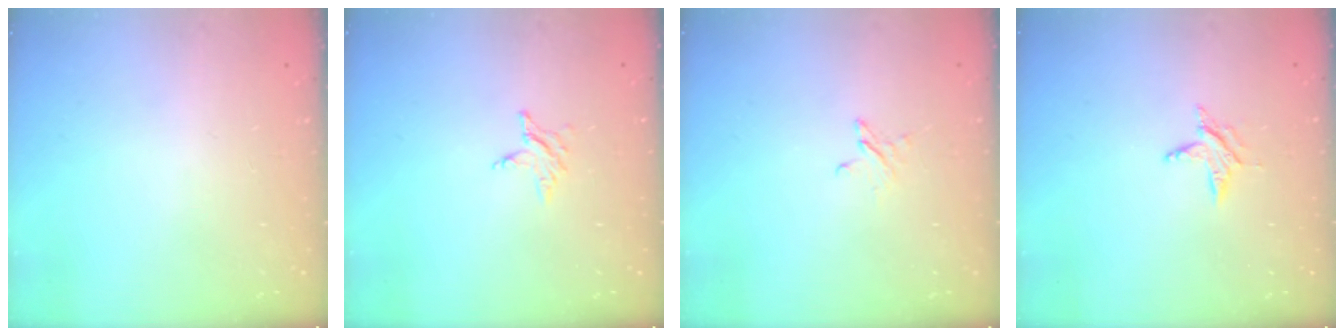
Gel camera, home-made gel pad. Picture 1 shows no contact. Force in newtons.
{"total": 2.9, "press": 2.9, "slide": 0.3}
{"total": 2.4, "press": 2.4, "slide": 0.2}
{"total": 4.9, "press": 4.9, "slide": 0.5}